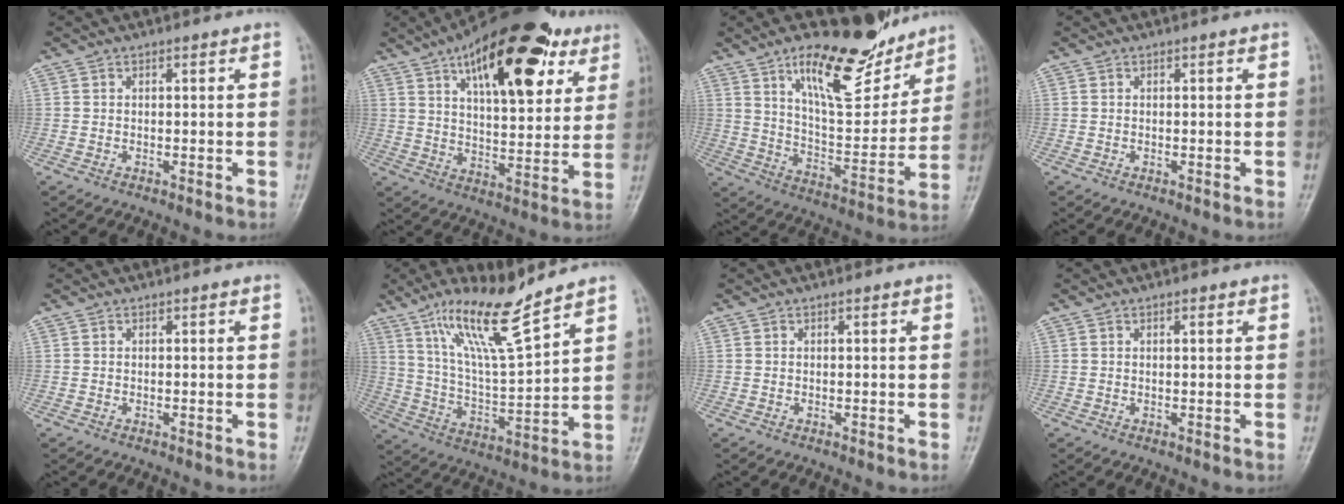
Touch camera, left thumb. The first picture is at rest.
{"total": 24.7, "force": [12.1, 10.8, 18.6], "torque": [-0.246, -0.021, 0.185]}
{"total": 19.7, "force": [13.3, 7.2, 12.7], "torque": [-0.148, -0.082, 0.223]}
{"total": 0.0}
{"total": 0.0}
{"total": 14.5, "force": [10.4, 1.9, 9.9], "torque": [-0.176, -0.064, 0.203]}
{"total": 0.0}
{"total": 0.9, "force": [0.5, 0.3, 0.7], "torque": [-0.011, 0.000, 0.007]}